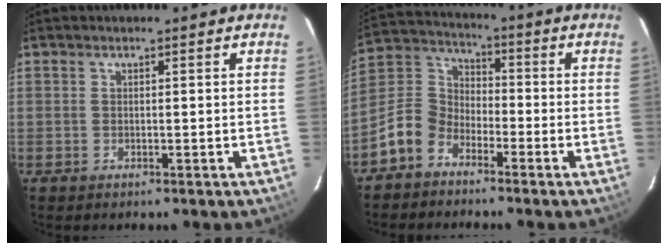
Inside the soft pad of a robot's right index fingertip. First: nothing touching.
{"total": 9.1, "force": [-5.8, 6.2, 3.2], "torque": [-0.078, 0.037, -0.127]}